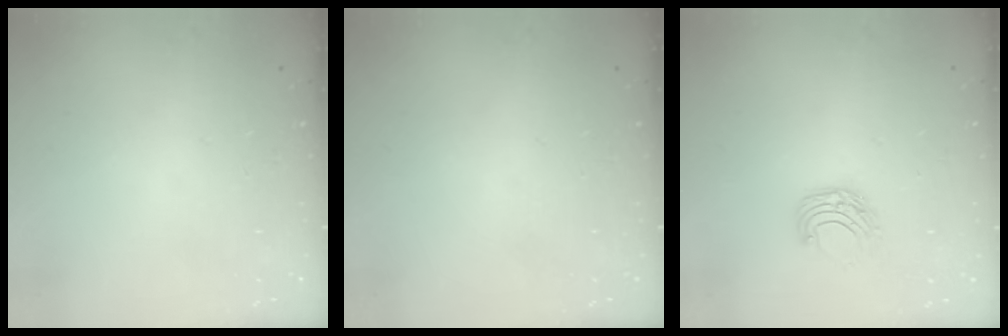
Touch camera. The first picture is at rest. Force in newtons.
{"total": 0.0}
{"total": 6.7, "press": 6.7, "slide": 0.7}